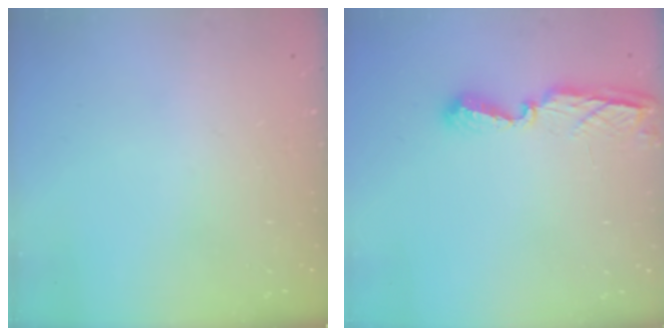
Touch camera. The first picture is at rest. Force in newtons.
{"total": 8.0, "press": 7.9, "slide": 1.0}